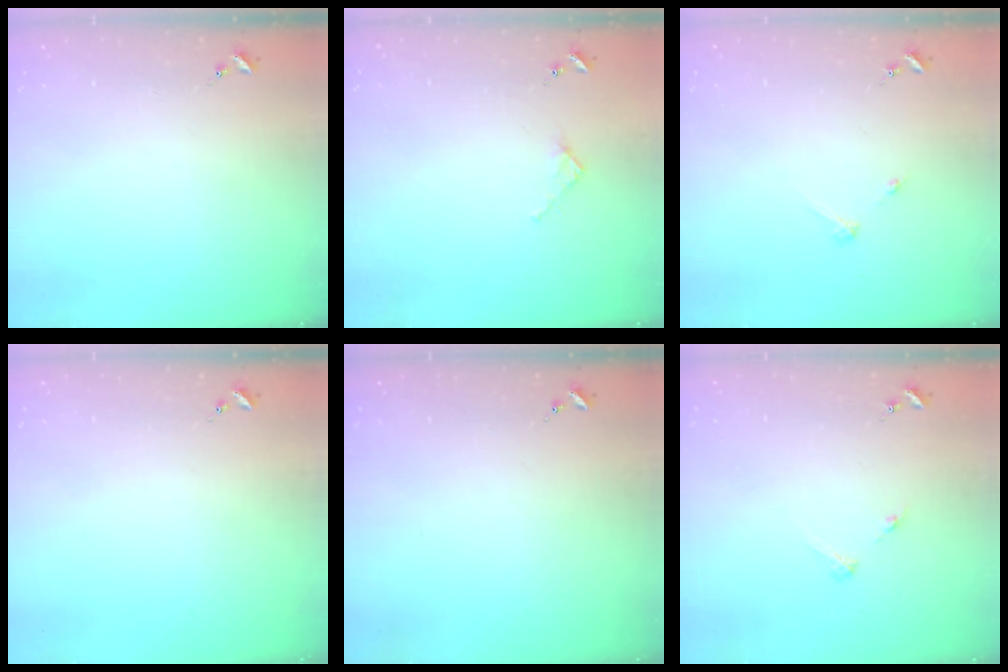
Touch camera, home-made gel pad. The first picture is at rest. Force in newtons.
{"total": 2.4, "press": 2.3, "slide": 0.3}
{"total": 2.7, "press": 2.7, "slide": 0.3}
{"total": 0.0}
{"total": 0.0}
{"total": 3.2, "press": 3.1, "slide": 0.4}